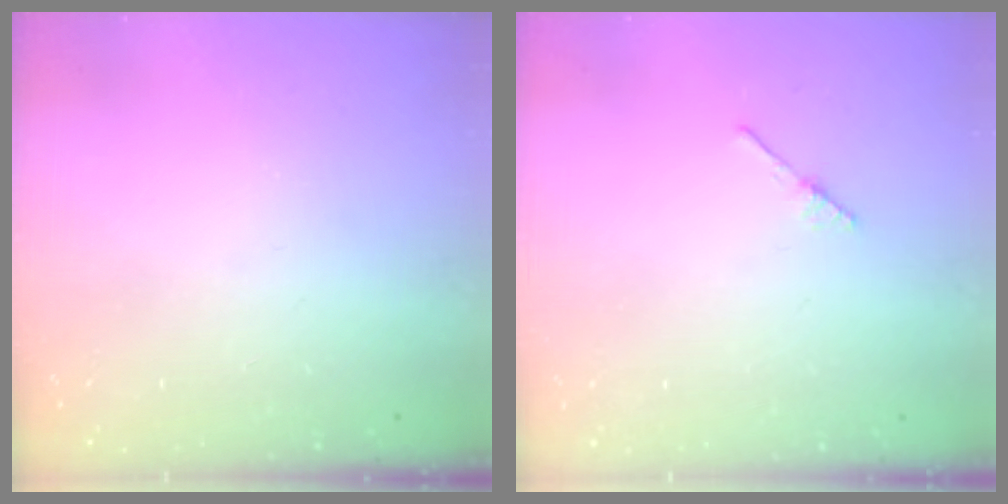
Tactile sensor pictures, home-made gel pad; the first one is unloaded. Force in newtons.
{"total": 1.9, "press": 1.8, "slide": 0.3}